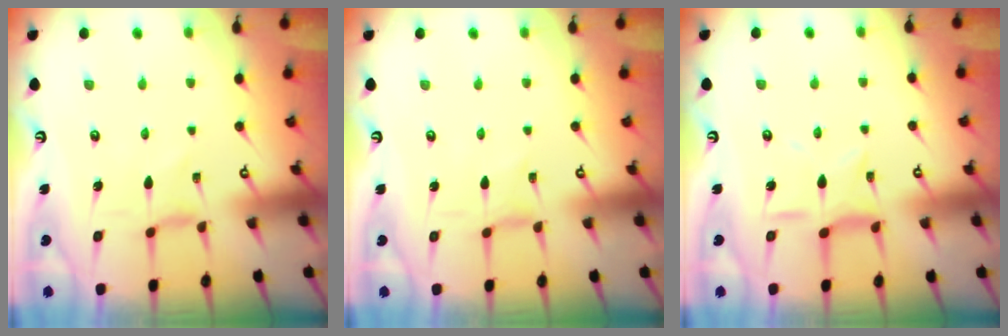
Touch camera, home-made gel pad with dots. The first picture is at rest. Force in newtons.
{"total": 0.0}
{"total": 7.7, "press": 7.7, "slide": 0.6}